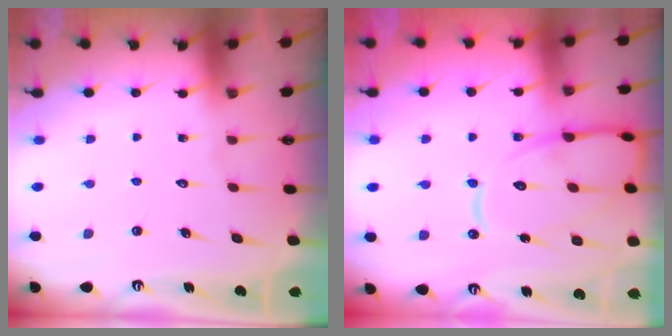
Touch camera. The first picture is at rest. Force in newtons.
{"total": 15.1, "press": 15.1, "slide": 1.1}